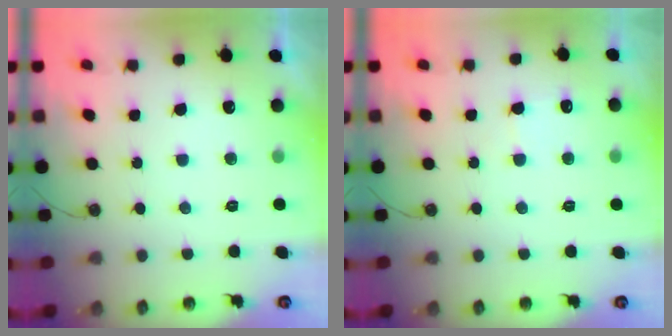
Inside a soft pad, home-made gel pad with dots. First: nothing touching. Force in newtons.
{"total": 4.3, "press": 4.2, "slide": 0.7}